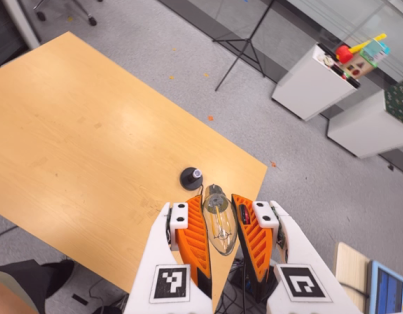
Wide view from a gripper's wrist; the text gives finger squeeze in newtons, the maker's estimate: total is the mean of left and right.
{"total": 20.1, "left": 22.0, "right": 18.2}